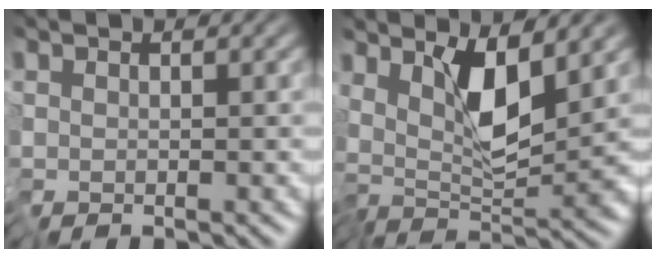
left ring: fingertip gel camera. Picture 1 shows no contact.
{"total": 5.4, "force": [2.0, 1.0, 4.9], "torque": [-0.087, -0.019, 0.035]}